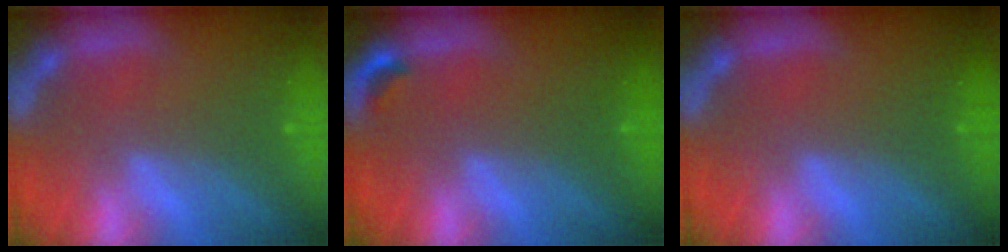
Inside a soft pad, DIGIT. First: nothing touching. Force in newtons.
{"total": 0.9}
{"total": 0.0}